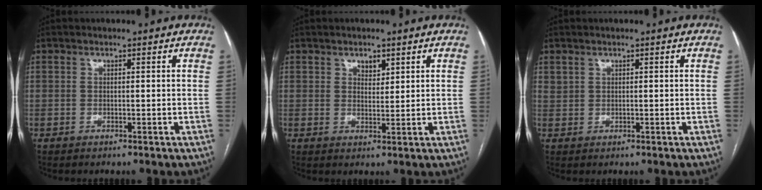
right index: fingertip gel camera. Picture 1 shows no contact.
{"total": 2.3, "force": [1.4, 1.3, 1.3], "torque": [-0.018, -0.003, 0.026]}
{"total": 1.0, "force": [0.8, 0.5, 0.2], "torque": [0.001, 0.004, 0.016]}